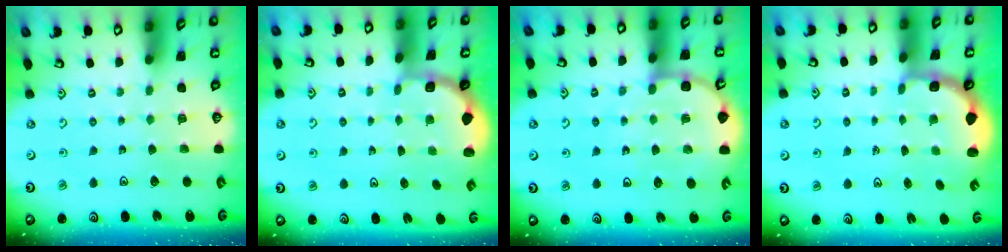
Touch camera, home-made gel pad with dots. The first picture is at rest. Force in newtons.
{"total": 1.8, "press": 1.6, "slide": 0.7}
{"total": 8.0, "press": 7.4, "slide": 2.9}
{"total": 2.8, "press": 2.3, "slide": 1.7}